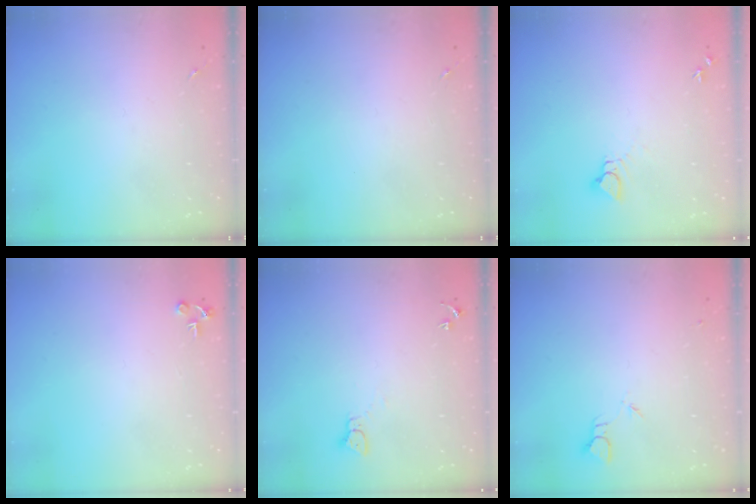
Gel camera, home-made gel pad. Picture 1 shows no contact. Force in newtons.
{"total": 0.0}
{"total": 3.9, "press": 3.9, "slide": 0.2}
{"total": 4.3, "press": 4.3, "slide": 0.5}
{"total": 2.3, "press": 2.3, "slide": 0.3}
{"total": 2.0, "press": 2.0, "slide": 0.1}